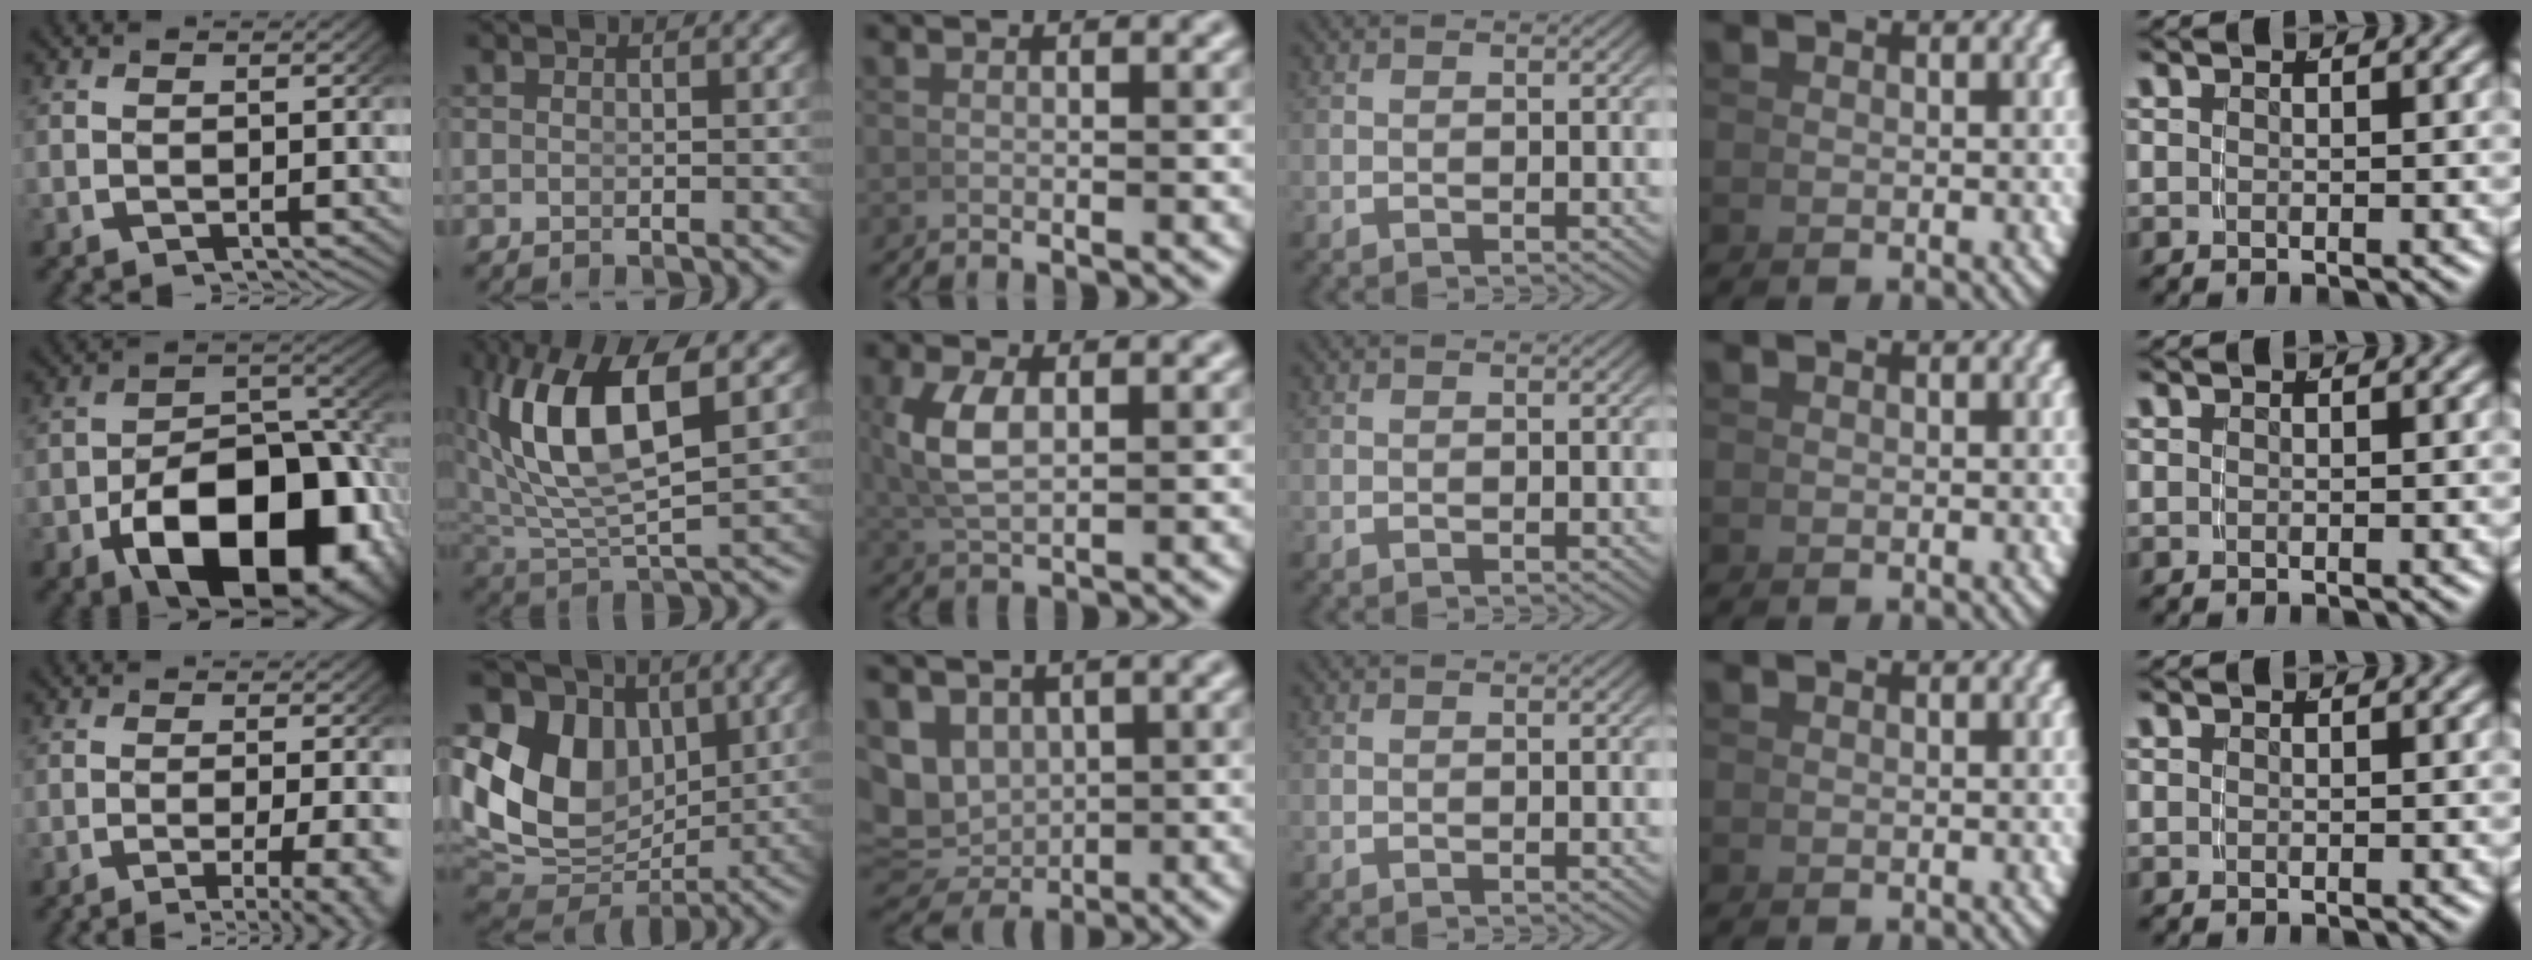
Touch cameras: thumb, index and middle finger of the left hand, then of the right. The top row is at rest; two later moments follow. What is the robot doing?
{"motion": "lift_and_place", "object": "bowl"}